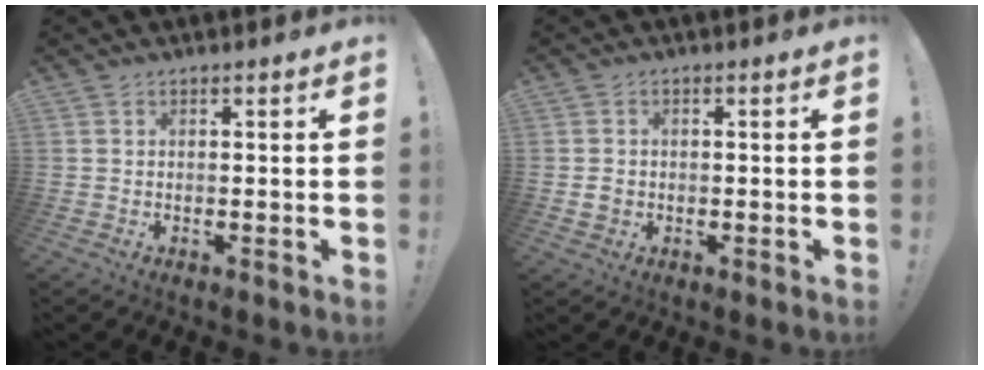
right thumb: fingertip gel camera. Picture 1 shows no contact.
{"total": 2.3, "force": [-0.3, 2.0, 1.2], "torque": [-0.014, 0.002, -0.005]}